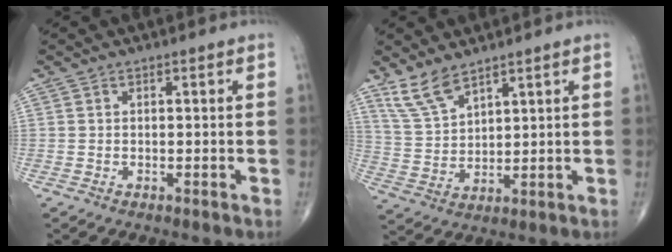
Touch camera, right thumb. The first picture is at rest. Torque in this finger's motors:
{"motor_torque": [-0.75, 0.76, 0.49, 0.51, 0.02]}